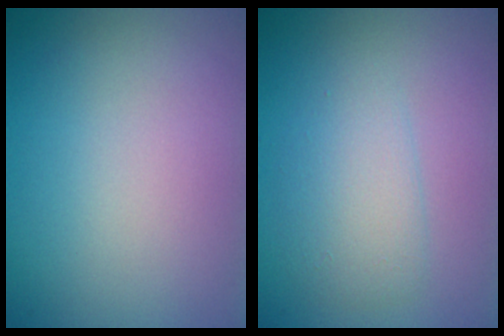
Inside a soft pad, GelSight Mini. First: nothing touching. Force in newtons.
{"total": 2.5, "press": 2.5, "slide": 0.1}